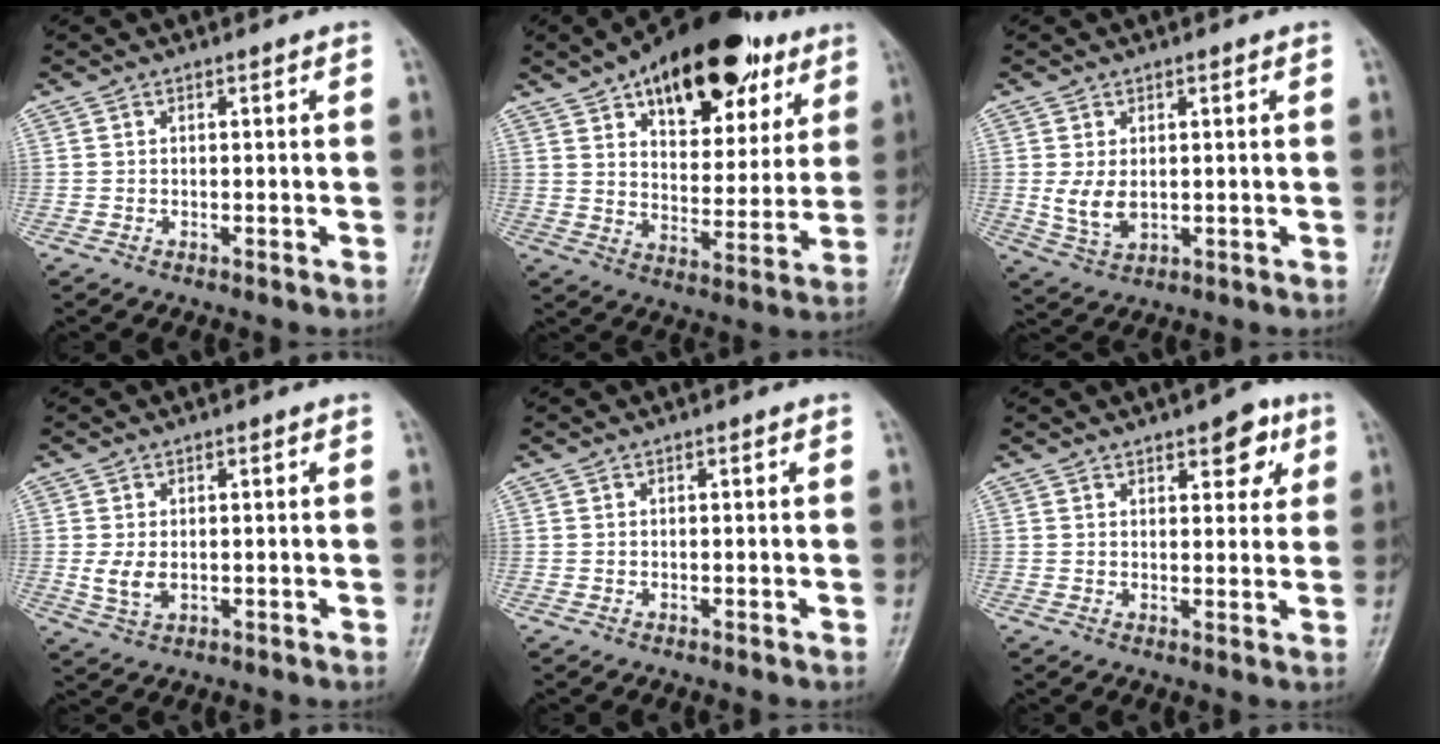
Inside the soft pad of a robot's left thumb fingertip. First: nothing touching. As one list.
[{"total": 24.0, "force": [13.1, 12.2, 15.9], "torque": [-0.192, -0.025, 0.200]}, {"total": 5.1, "force": [0.4, 3.3, 3.9], "torque": [-0.070, -0.012, 0.017]}, {"total": 3.9, "force": [0.0, 2.5, 3.0], "torque": [-0.059, -0.008, 0.004]}, {"total": 0.0}, {"total": 6.2, "force": [3.2, 3.1, 4.3], "torque": [-0.025, -0.011, 0.035]}]